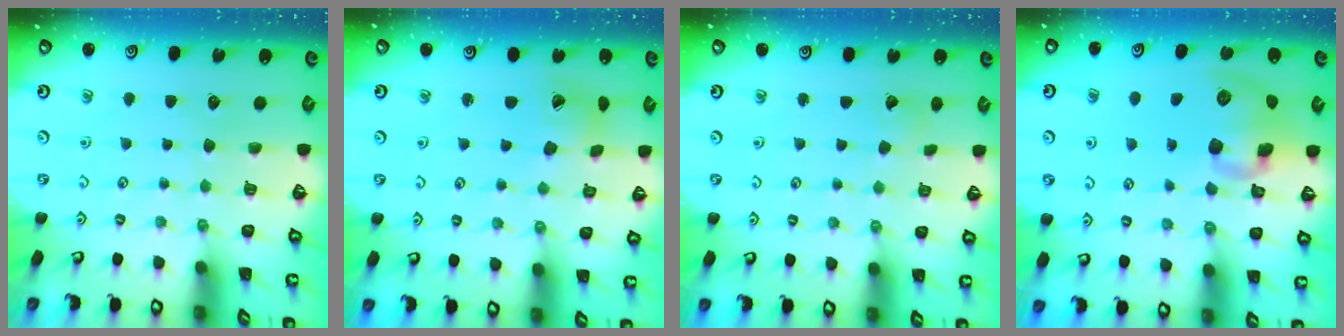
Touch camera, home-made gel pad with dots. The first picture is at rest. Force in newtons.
{"total": 8.7, "press": 8.6, "slide": 0.9}
{"total": 2.7, "press": 2.7, "slide": 0.3}
{"total": 12.3, "press": 12.2, "slide": 1.5}